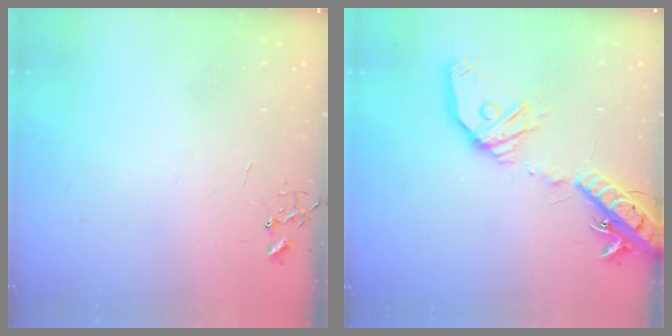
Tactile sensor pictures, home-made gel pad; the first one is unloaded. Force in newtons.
{"total": 20.1, "press": 19.7, "slide": 3.9}